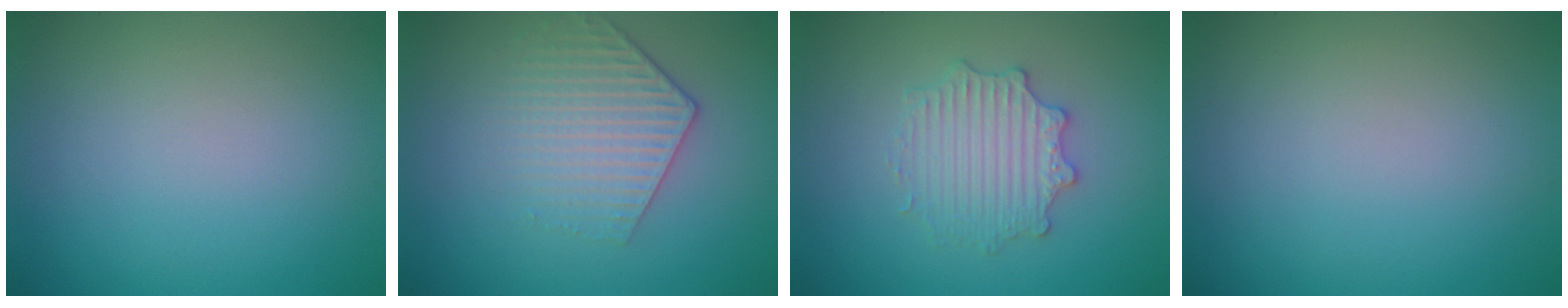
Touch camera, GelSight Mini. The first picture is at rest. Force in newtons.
{"total": 3.5, "press": 2.9, "slide": 2.0}
{"total": 3.0, "press": 2.9, "slide": 0.4}
{"total": 0.0}